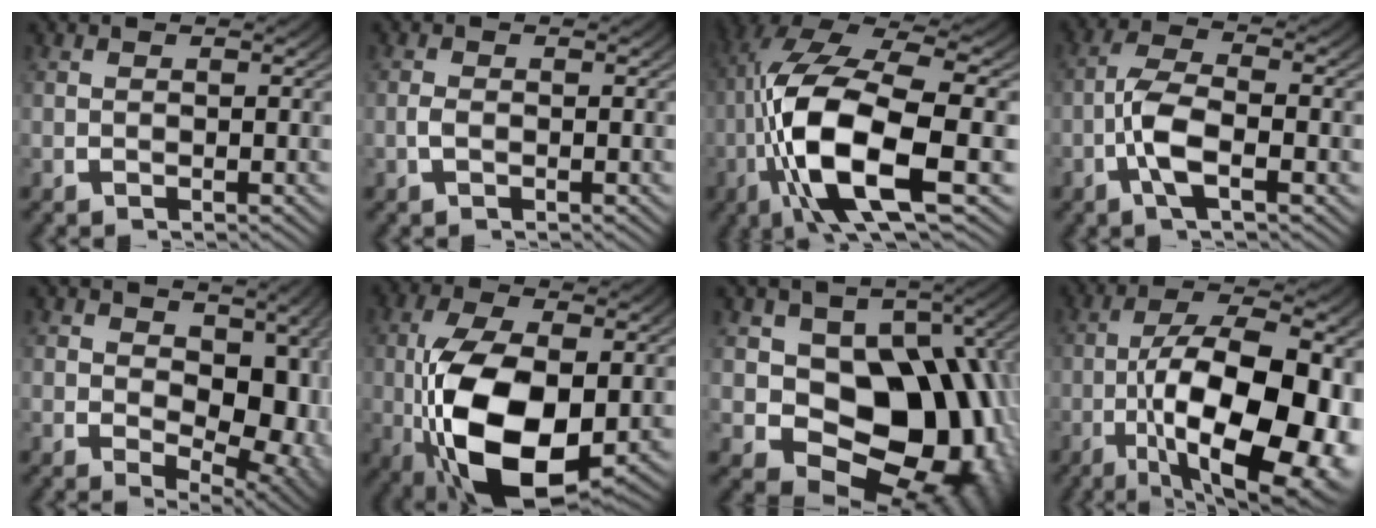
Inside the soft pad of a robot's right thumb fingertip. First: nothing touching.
{"total": 0.9, "force": [-0.6, 0.4, 0.5], "torque": [-0.019, -0.003, -0.011]}
{"total": 15.1, "force": [-3.1, 7.4, 12.8], "torque": [-0.295, -0.045, -0.027]}
{"total": 5.3, "force": [-2.1, 2.2, 4.3], "torque": [-0.112, -0.018, -0.034]}
{"total": 9.6, "force": [-0.4, 6.1, 7.4], "torque": [-0.130, -0.041, 0.016]}
{"total": 14.9, "force": [-3.5, 8.5, 11.7], "torque": [-0.254, -0.062, -0.030]}
{"total": 18.5, "force": [-3.4, 12.6, 13.2], "torque": [-0.231, -0.074, -0.028]}
{"total": 17.4, "force": [-4.6, 8.7, 14.4], "torque": [-0.269, -0.069, -0.038]}